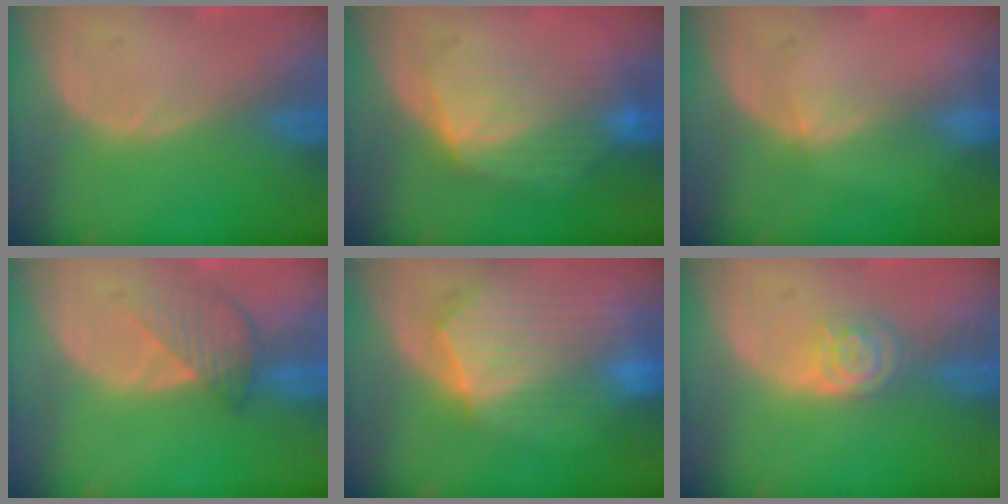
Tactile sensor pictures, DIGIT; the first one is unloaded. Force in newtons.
{"total": 6.9, "press": 6.9, "slide": 0.6}
{"total": 1.7, "press": 1.3, "slide": 1.1}
{"total": 4.3, "press": 4.0, "slide": 1.6}
{"total": 10.3, "press": 9.0, "slide": 5.1}
{"total": 4.5, "press": 4.1, "slide": 1.8}